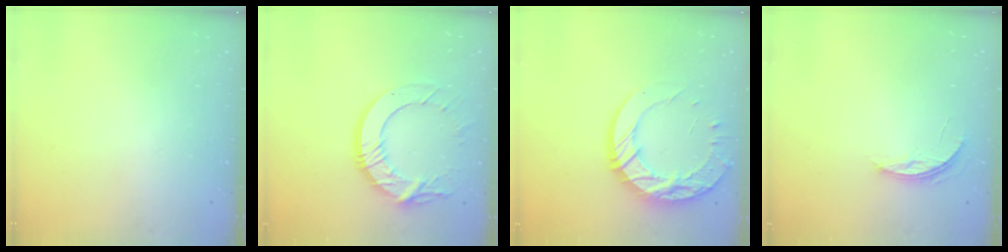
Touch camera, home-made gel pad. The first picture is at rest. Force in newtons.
{"total": 14.5, "press": 14.5, "slide": 1.3}
{"total": 20.4, "press": 20.3, "slide": 1.7}
{"total": 3.9, "press": 3.9, "slide": 0.4}